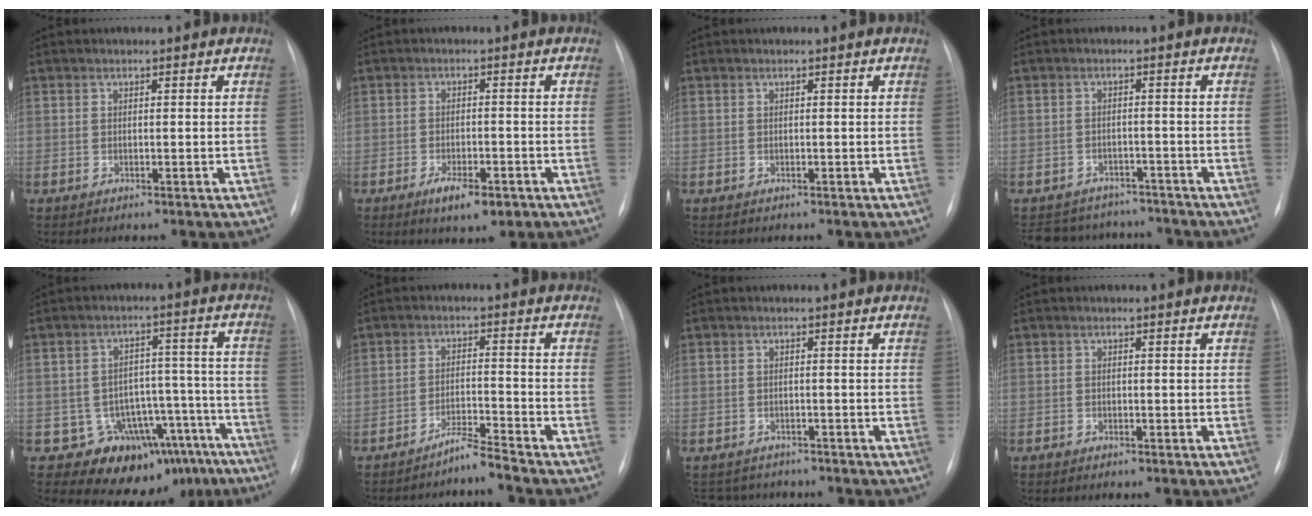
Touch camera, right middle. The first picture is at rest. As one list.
[{"total": 5.3, "force": [-3.1, 1.8, 3.9], "torque": [-0.065, -0.005, -0.042]}, {"total": 0.0}, {"total": 11.7, "force": [-10.6, 4.5, 2.2], "torque": [-0.044, 0.017, -0.132]}, {"total": 13.6, "force": [-9.7, 9.0, 3.1], "torque": [0.004, 0.082, -0.116]}, {"total": 3.9, "force": [-3.6, -1.2, 0.8], "torque": [-0.014, -0.019, -0.067]}, {"total": 4.8, "force": [-4.5, 1.6, 0.1], "torque": [0.000, 0.002, -0.062]}, {"total": 0.9, "force": [-0.7, 0.3, 0.4], "torque": [-0.009, -0.001, -0.011]}]